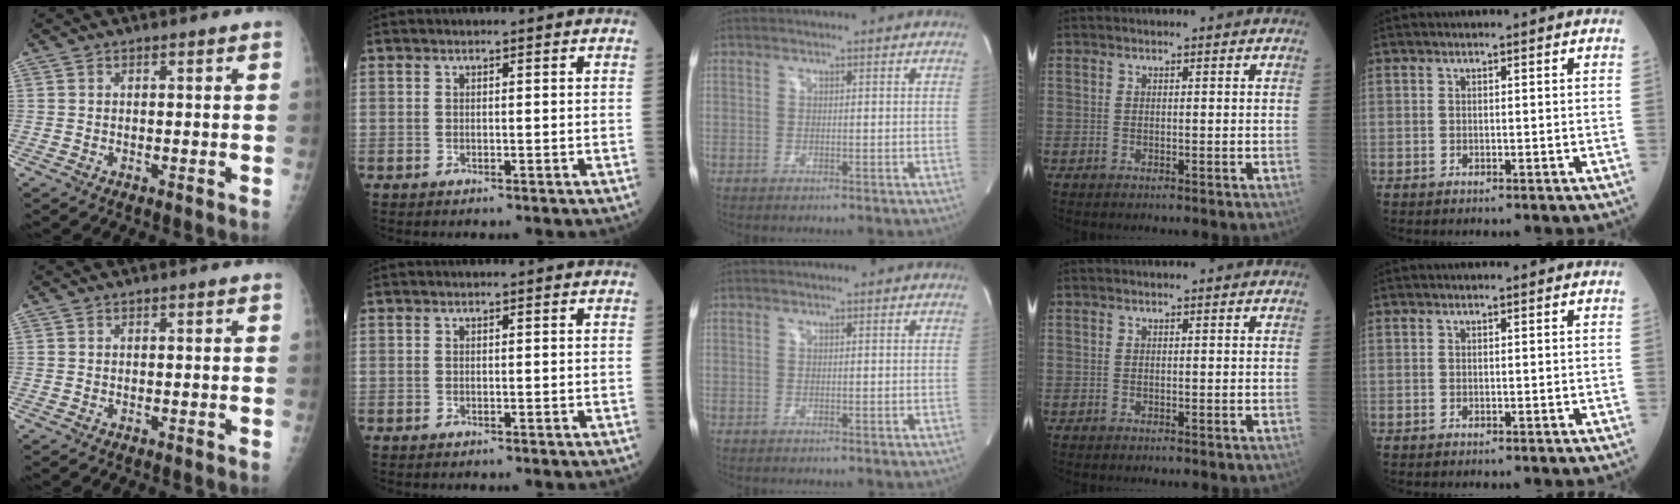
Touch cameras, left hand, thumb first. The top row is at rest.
{}